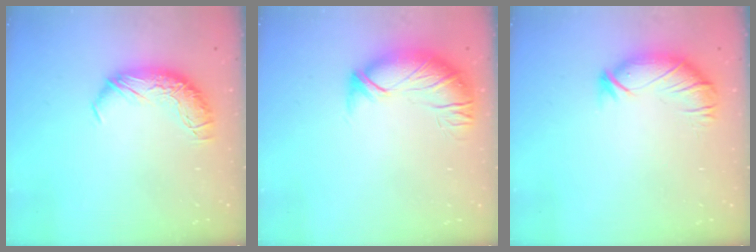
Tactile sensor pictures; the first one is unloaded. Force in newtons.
{"total": 2.9, "press": 1.4, "slide": 2.5}
{"total": 2.9, "press": 2.3, "slide": 1.7}